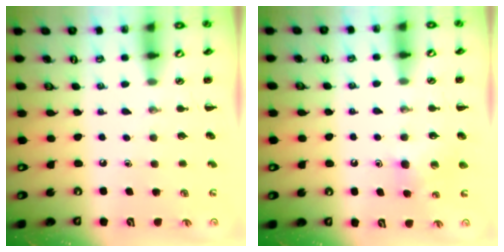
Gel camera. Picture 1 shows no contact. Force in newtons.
{"total": 5.4, "press": 5.2, "slide": 1.4}